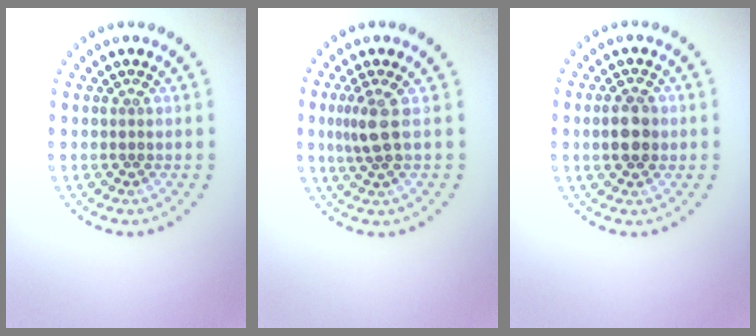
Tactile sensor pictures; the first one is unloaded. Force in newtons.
{"total": 2.2, "press": 1.7, "slide": 1.4}
{"total": 2.9, "press": 2.9, "slide": 0.1}